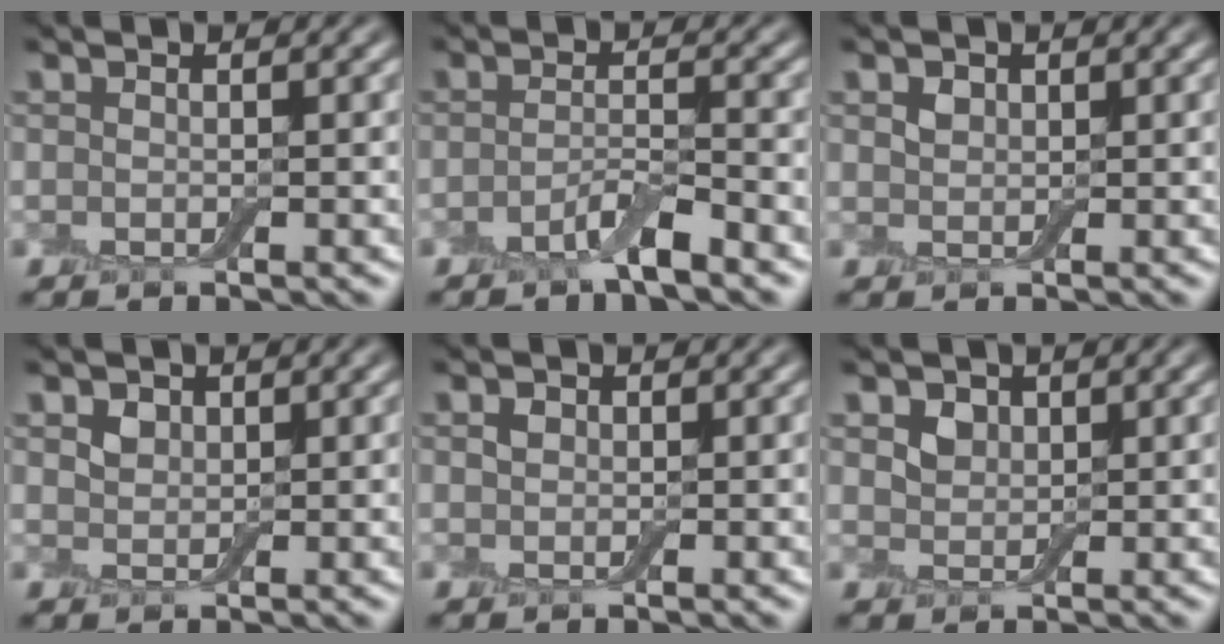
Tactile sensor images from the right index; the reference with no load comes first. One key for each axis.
{"total": 2.7, "fx": -1.8, "fy": 0.5, "fz": 2.0, "tx": -0.036, "ty": 0.006, "tz": -0.039}
{"total": 1.1, "fx": 0.6, "fy": 0.8, "fz": 0.4, "tx": -0.009, "ty": -0.001, "tz": 0.010}
{"total": 1.4, "fx": 0.8, "fy": 1.1, "fz": 0.5, "tx": -0.011, "ty": 0.000, "tz": 0.014}
{"total": 0.9, "fx": 0.3, "fy": 0.8, "fz": 0.3, "tx": -0.007, "ty": 0.001, "tz": 0.003}
{"total": 2.1, "fx": 1.1, "fy": 1.5, "fz": 0.8, "tx": -0.020, "ty": -0.003, "tz": 0.021}